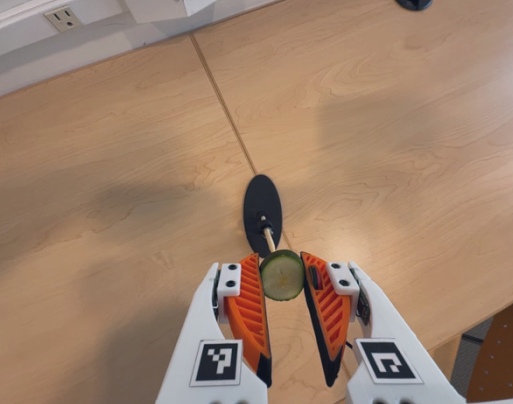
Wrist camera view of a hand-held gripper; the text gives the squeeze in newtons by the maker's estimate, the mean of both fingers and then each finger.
{"total": 8.4, "left": 8.4, "right": 8.4}